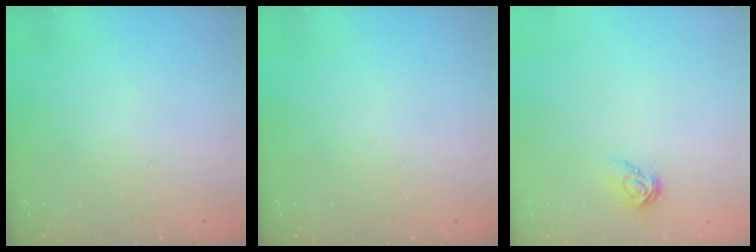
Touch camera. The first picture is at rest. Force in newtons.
{"total": 0.0}
{"total": 5.6, "press": 5.6, "slide": 0.4}